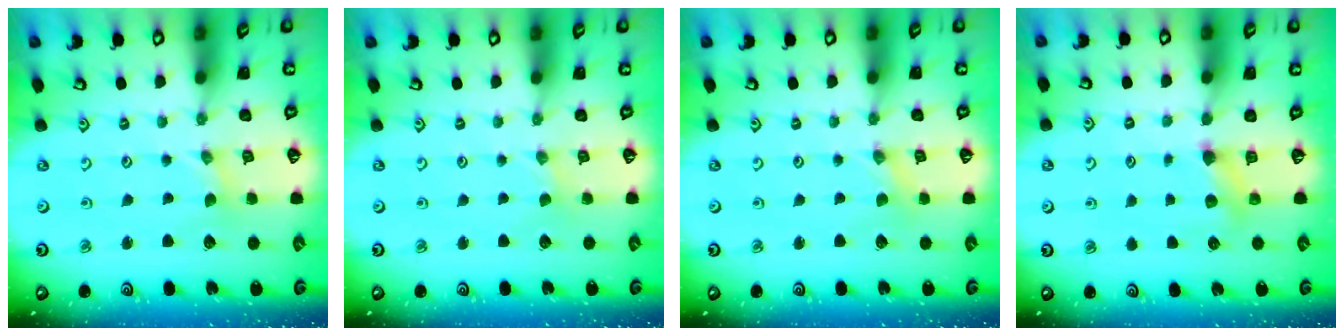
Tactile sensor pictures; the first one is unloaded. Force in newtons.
{"total": 0.0}
{"total": 0.0}
{"total": 5.2, "press": 5.1, "slide": 0.6}